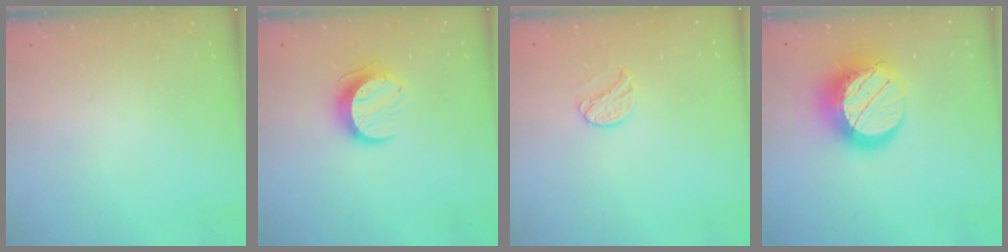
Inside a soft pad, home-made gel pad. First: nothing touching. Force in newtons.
{"total": 10.4, "press": 10.4, "slide": 0.9}
{"total": 8.0, "press": 7.9, "slide": 0.6}
{"total": 18.4, "press": 18.3, "slide": 1.5}